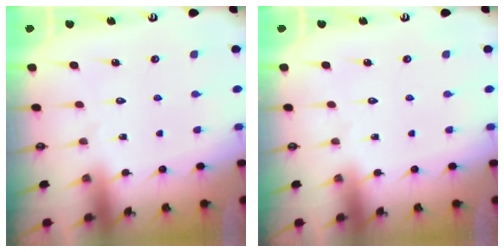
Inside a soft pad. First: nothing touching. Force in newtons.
{"total": 0.0}